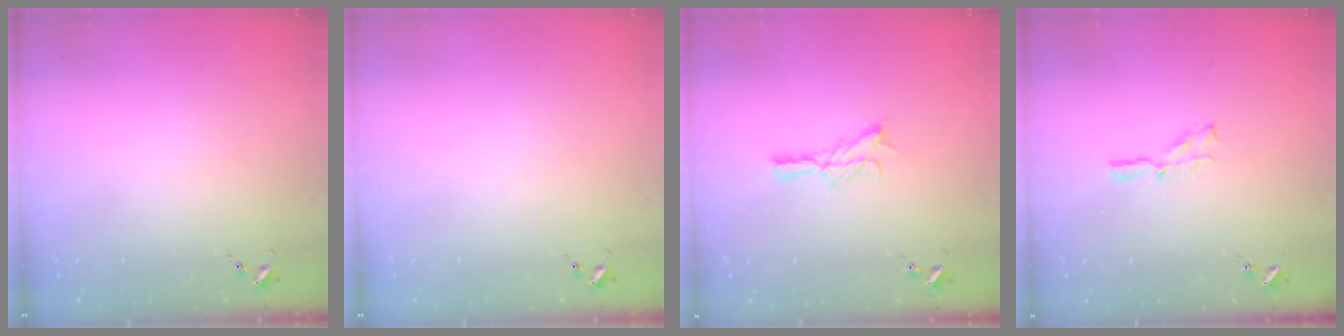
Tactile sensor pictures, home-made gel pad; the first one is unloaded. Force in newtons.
{"total": 0.0}
{"total": 7.6, "press": 7.6, "slide": 0.1}
{"total": 5.1, "press": 5.1, "slide": 0.5}